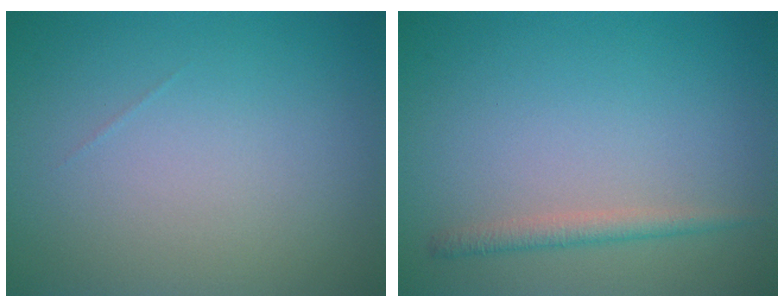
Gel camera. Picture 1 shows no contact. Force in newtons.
{"total": 1.6, "press": 1.6, "slide": 0.0}